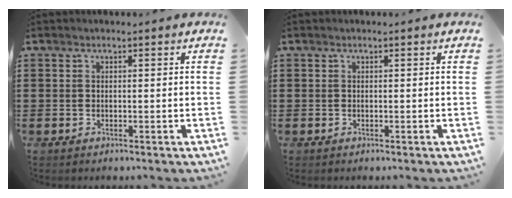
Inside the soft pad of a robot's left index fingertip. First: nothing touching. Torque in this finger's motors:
{"motor_torque": [0.00, 0.00, 0.00, 0.00]}